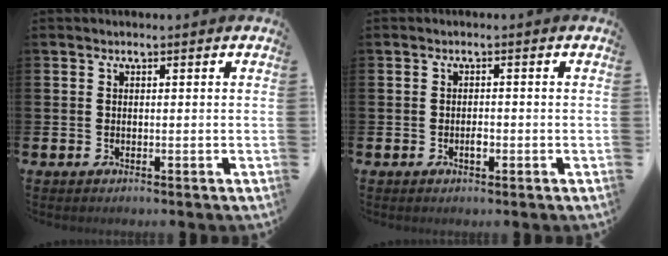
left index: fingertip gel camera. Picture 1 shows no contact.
{"total": 1.2, "force": [-0.4, 0.7, 0.9], "torque": [-0.017, -0.001, -0.007]}